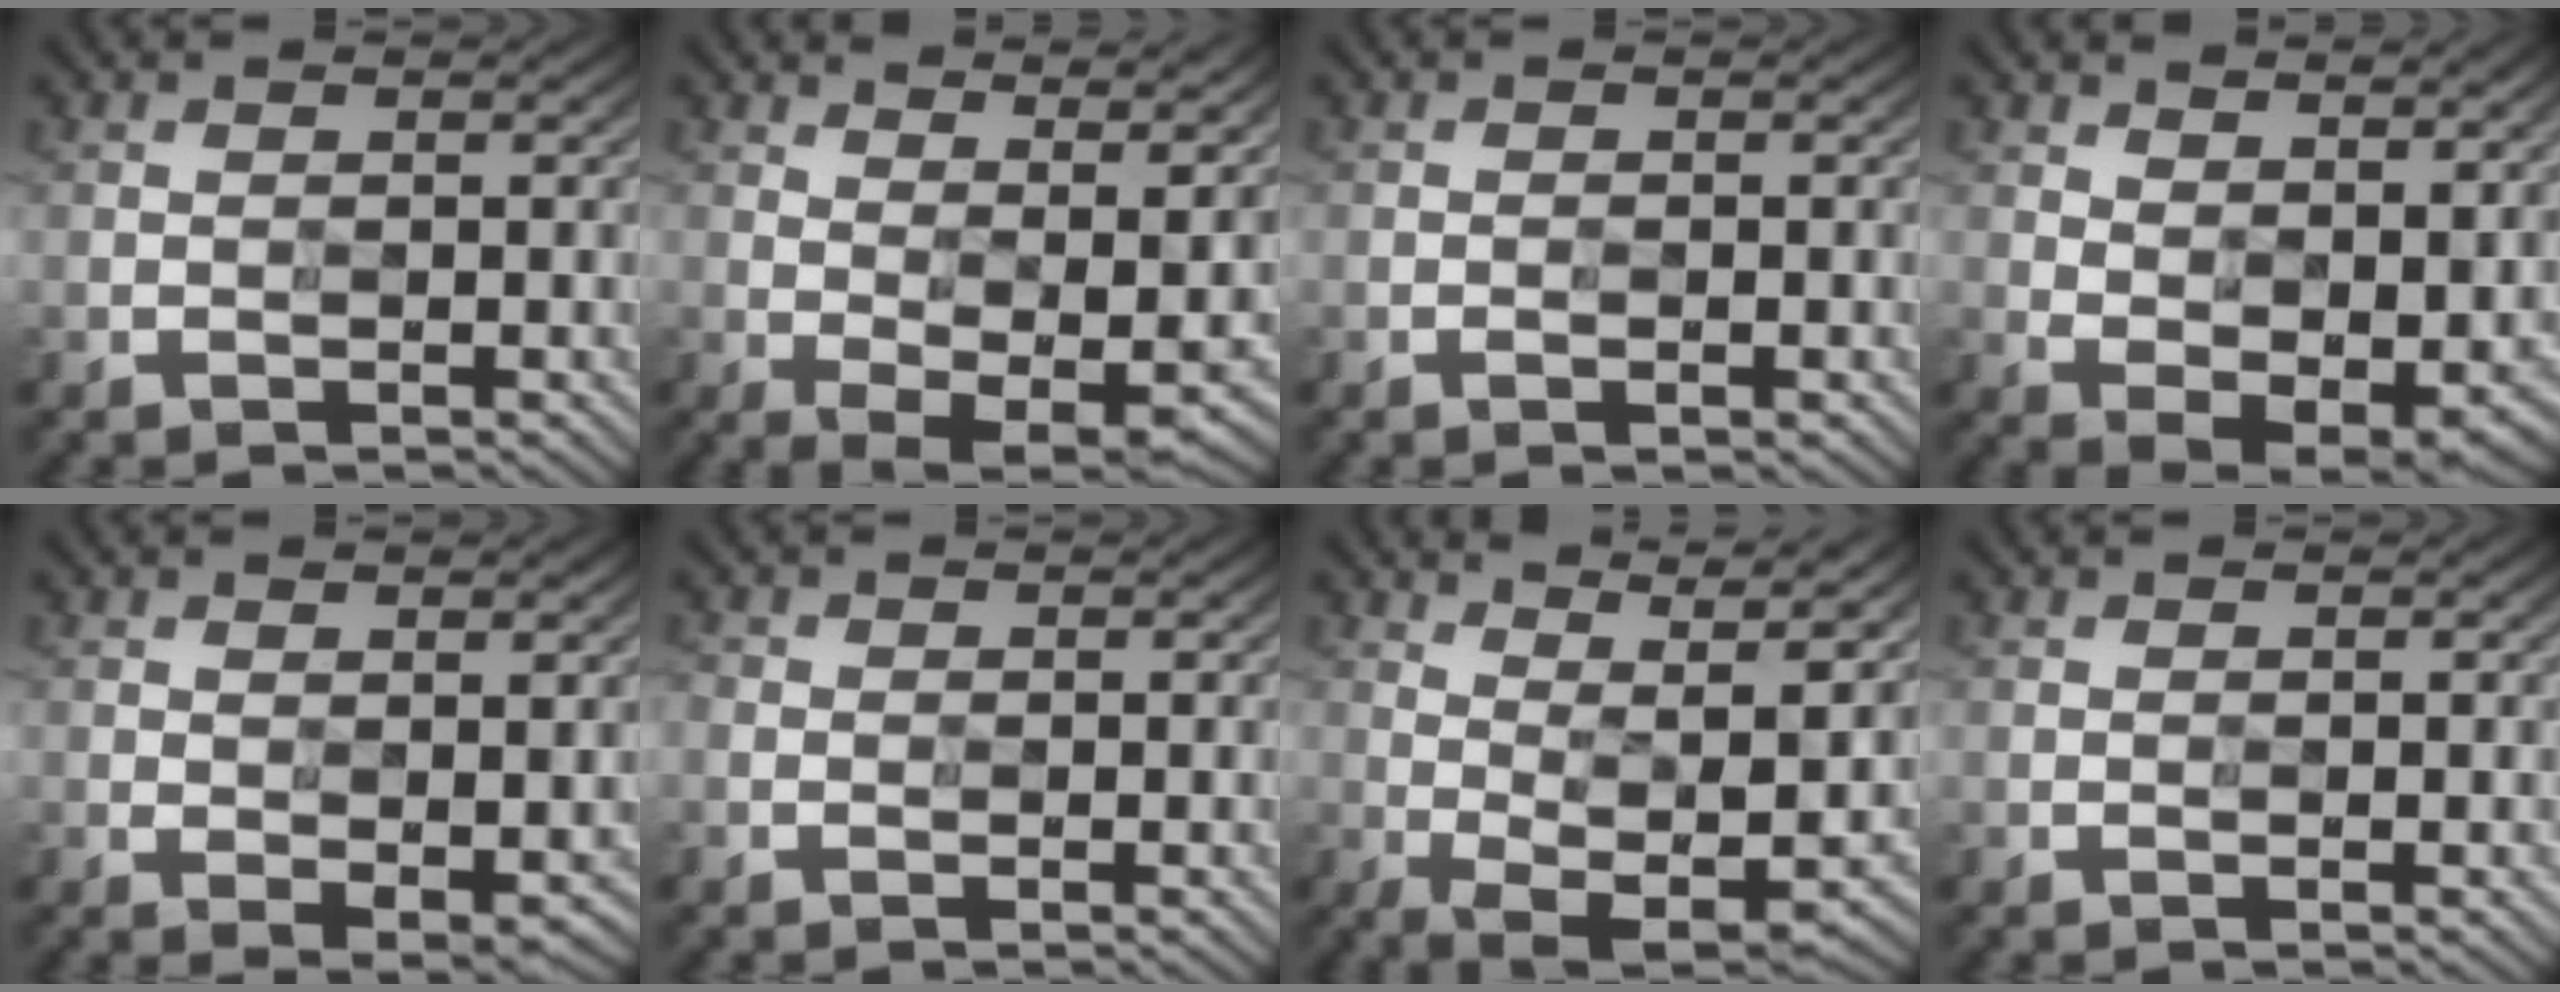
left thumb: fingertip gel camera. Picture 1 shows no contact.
{"total": 8.9, "force": [3.7, 4.0, 7.0], "torque": [-0.107, -0.009, 0.072]}
{"total": 0.9, "force": [-0.8, 0.1, 0.4], "torque": [-0.006, -0.001, -0.014]}
{"total": 8.5, "force": [3.8, 5.2, 5.6], "torque": [-0.107, -0.016, 0.087]}
{"total": 2.5, "force": [0.3, 1.5, 2.0], "torque": [-0.035, -0.010, 0.013]}
{"total": 1.8, "force": [-0.4, 1.5, 0.9], "torque": [-0.026, -0.005, -0.014]}
{"total": 9.8, "force": [5.1, 3.4, 7.6], "torque": [-0.133, 0.004, 0.080]}
{"total": 0.0}